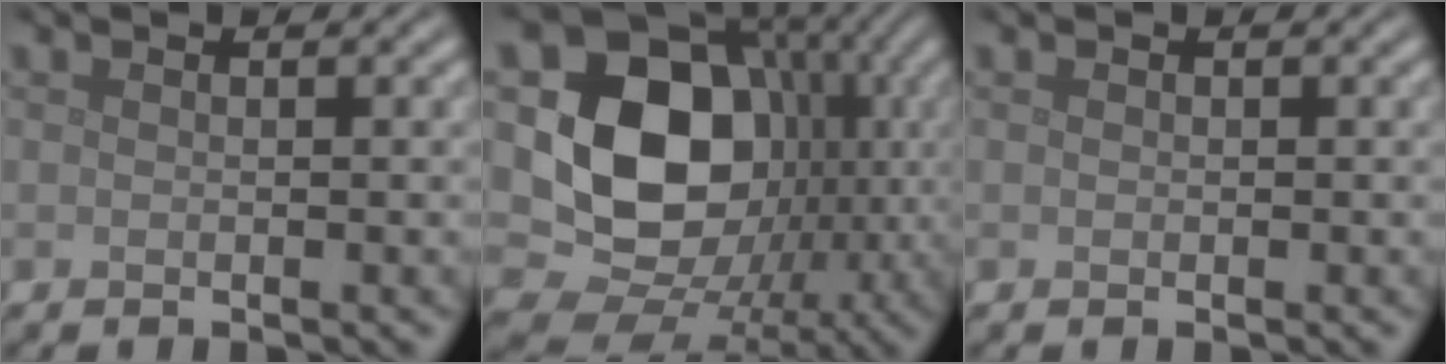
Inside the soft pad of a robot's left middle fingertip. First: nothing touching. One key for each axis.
{"total": 13.9, "fx": 0.4, "fy": 11.5, "fz": 7.9, "tx": -0.116, "ty": -0.007, "tz": -0.003}
{"total": 0.0}